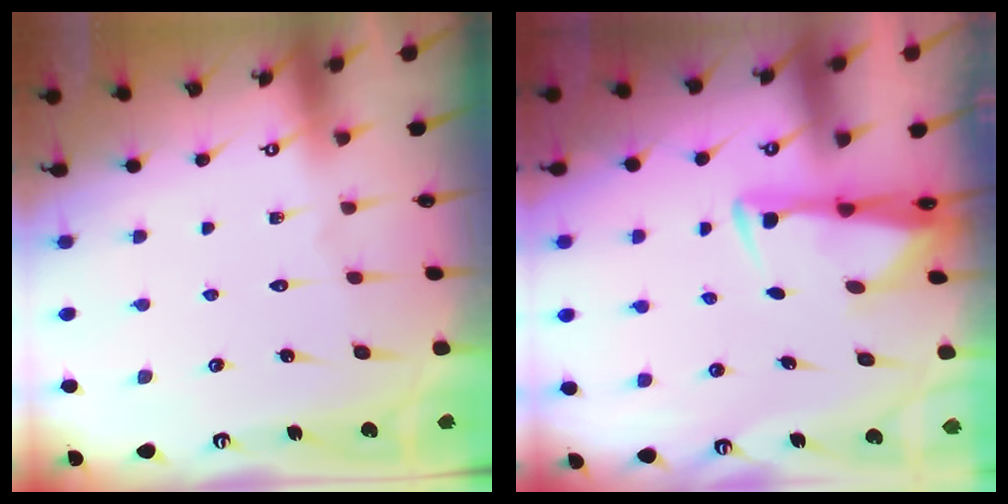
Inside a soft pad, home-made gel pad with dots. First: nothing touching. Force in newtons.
{"total": 2.9, "press": 2.8, "slide": 0.9}